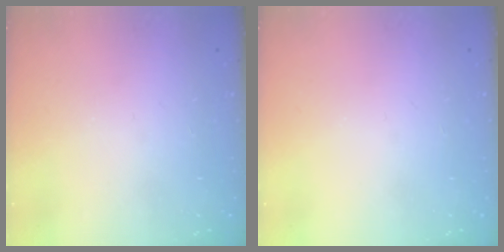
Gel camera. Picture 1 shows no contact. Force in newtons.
{"total": 0.0}